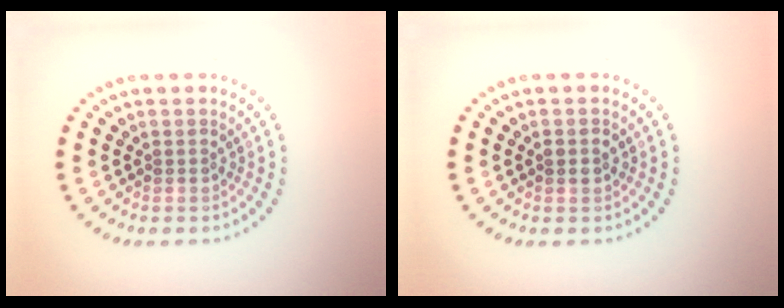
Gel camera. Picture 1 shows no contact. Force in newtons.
{"total": 1.1, "press": 1.1, "slide": 0.2}